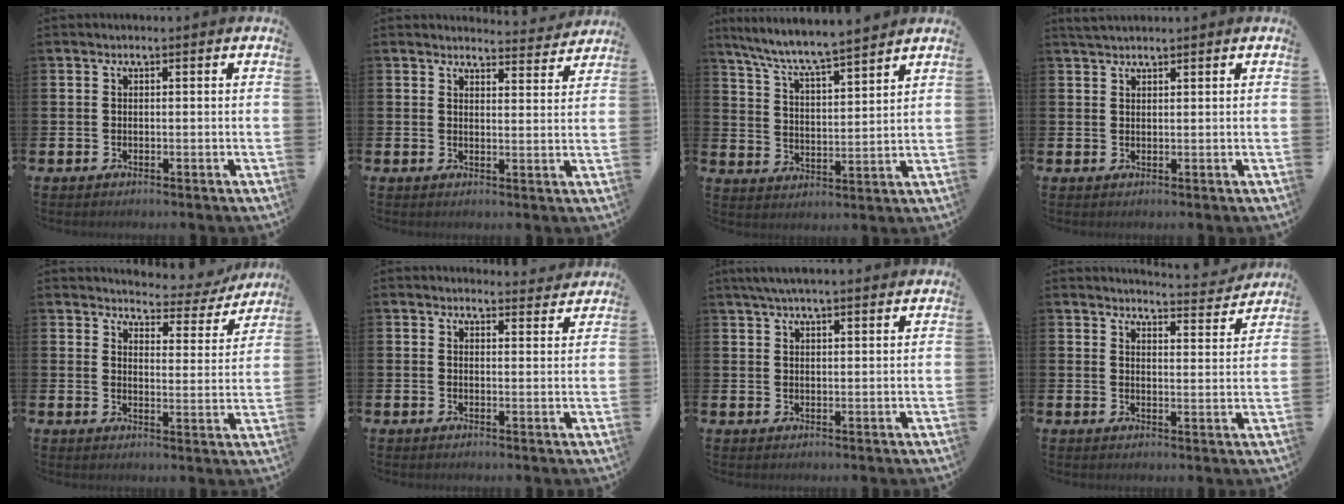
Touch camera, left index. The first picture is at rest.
{"total": 3.7, "force": [3.7, 0.3, 0.1], "torque": [0.003, -0.028, 0.063]}
{"total": 7.5, "force": [7.1, 0.2, 2.4], "torque": [-0.080, -0.047, 0.124]}
{"total": 1.7, "force": [1.7, 0.3, 0.3], "torque": [-0.008, 0.003, 0.031]}
{"total": 4.0, "force": [3.8, 1.2, 0.5], "torque": [-0.019, -0.033, 0.060]}
{"total": 2.6, "force": [2.6, 0.4, 0.0], "torque": [0.008, -0.018, 0.044]}
{"total": 3.8, "force": [3.4, 0.4, 1.7], "torque": [-0.042, -0.003, 0.062]}
{"total": 4.4, "force": [4.4, 0.2, 0.6], "torque": [-0.001, -0.037, 0.072]}